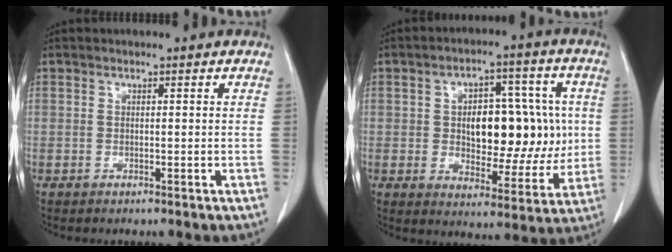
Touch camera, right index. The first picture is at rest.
{"total": 14.8, "force": [1.2, 7.9, 12.5], "torque": [-0.178, 0.026, 0.029]}